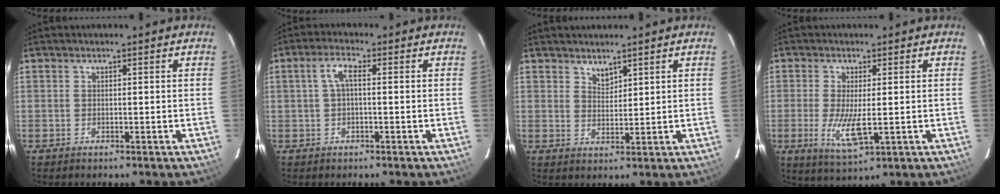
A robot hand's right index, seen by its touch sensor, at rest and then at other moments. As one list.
[{"total": 3.0, "force": [0.1, 0.9, 2.8], "torque": [-0.058, 0.010, 0.003]}, {"total": 2.3, "force": [2.1, 0.8, 0.6], "torque": [-0.005, 0.001, 0.038]}, {"total": 6.9, "force": [-1.1, 1.8, 6.6], "torque": [-0.138, -0.017, -0.020]}]